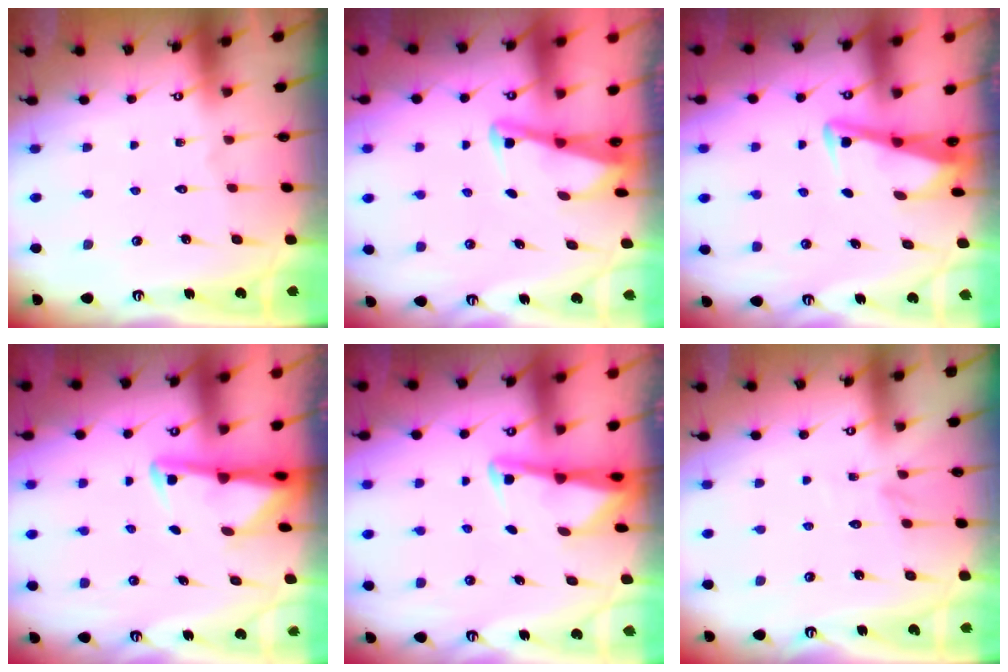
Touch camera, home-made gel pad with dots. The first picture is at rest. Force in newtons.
{"total": 3.0, "press": 3.0, "slide": 0.3}
{"total": 3.4, "press": 3.4, "slide": 0.3}
{"total": 2.9, "press": 2.8, "slide": 0.6}
{"total": 2.9, "press": 2.9, "slide": 0.4}
{"total": 2.9, "press": 2.9, "slide": 0.3}